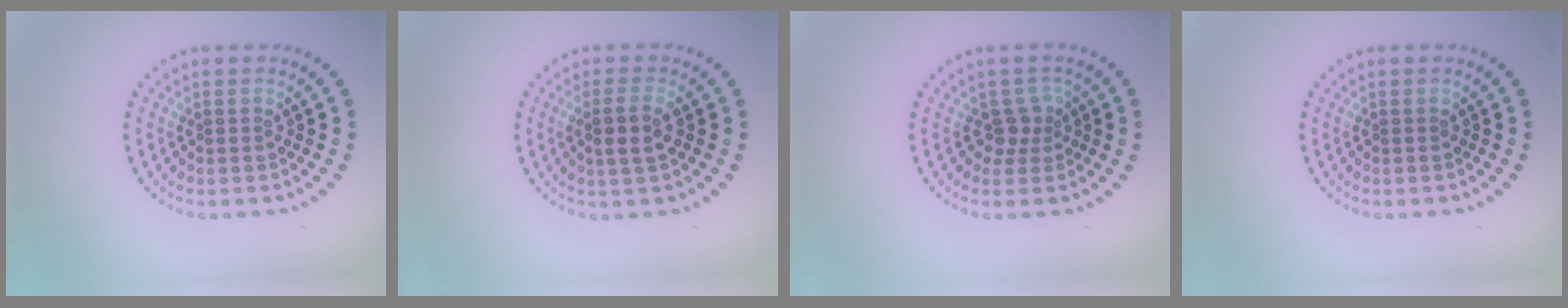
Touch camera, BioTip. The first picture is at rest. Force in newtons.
{"total": 2.0, "press": 1.9, "slide": 0.8}
{"total": 1.8, "press": 1.2, "slide": 1.3}
{"total": 0.0}